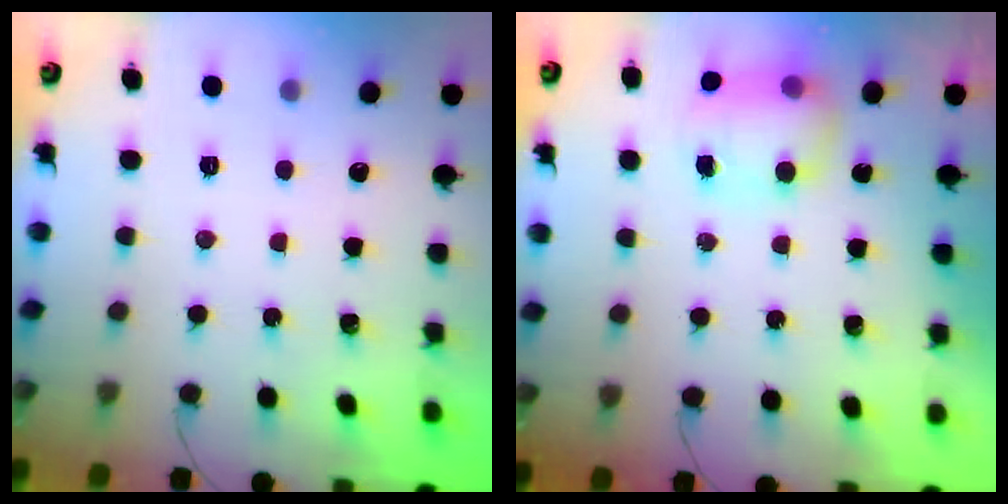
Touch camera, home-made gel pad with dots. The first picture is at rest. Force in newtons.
{"total": 8.6, "press": 8.5, "slide": 1.0}